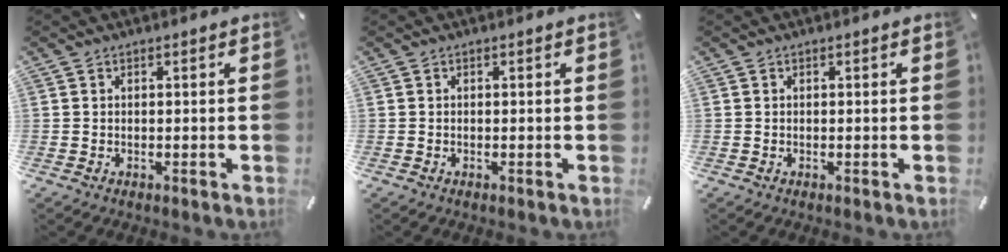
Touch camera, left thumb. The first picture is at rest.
{"total": 0.0}
{"total": 0.0}